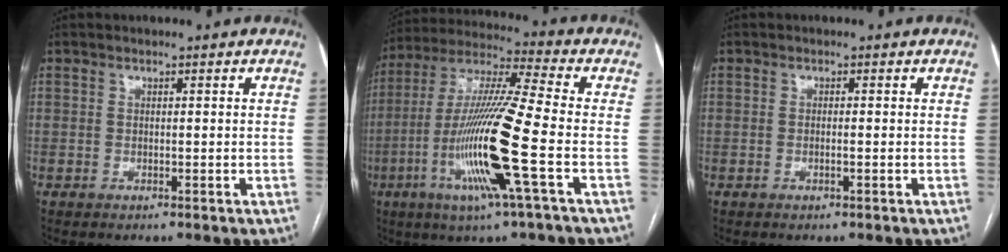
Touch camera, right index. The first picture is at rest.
{"total": 17.4, "force": [-5.1, -0.5, 16.6], "torque": [-0.335, -0.015, -0.106]}
{"total": 0.7, "force": [-0.2, 0.0, 0.7], "torque": [-0.014, 0.000, -0.003]}